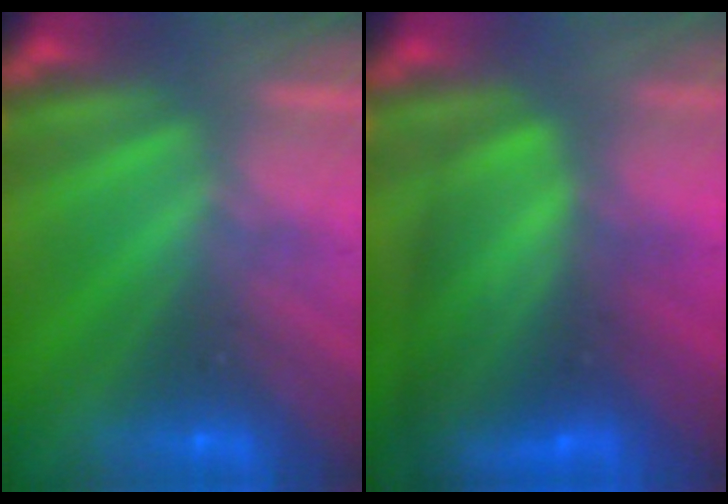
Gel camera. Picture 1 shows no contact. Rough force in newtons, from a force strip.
{"total": 7.3}